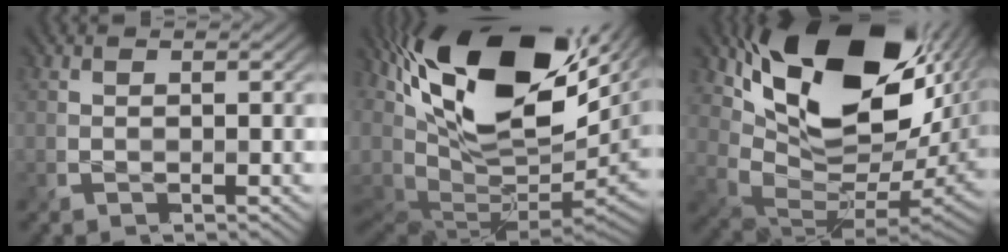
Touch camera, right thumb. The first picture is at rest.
{"total": 19.7, "force": [4.9, 9.6, 16.5], "torque": [-0.327, 0.002, 0.099]}
{"total": 18.5, "force": [7.3, 10.9, 13.1], "torque": [-0.236, -0.026, 0.151]}